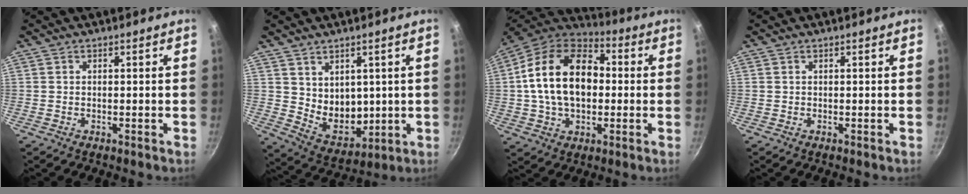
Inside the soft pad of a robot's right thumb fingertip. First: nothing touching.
{"total": 8.9, "force": [2.5, 6.6, 5.3], "torque": [-0.057, -0.033, 0.066]}
{"total": 20.4, "force": [1.2, 13.5, 15.2], "torque": [-0.241, 0.034, 0.008]}
{"total": 0.0}